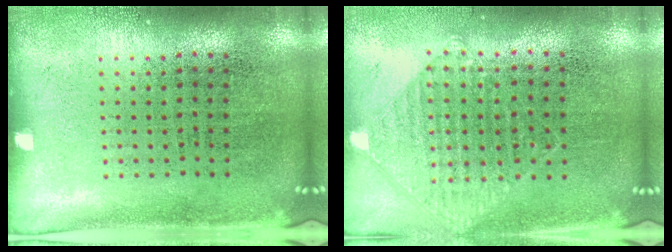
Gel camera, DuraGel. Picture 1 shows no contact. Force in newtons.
{"total": 0.9, "press": 0.9, "slide": 0.2}